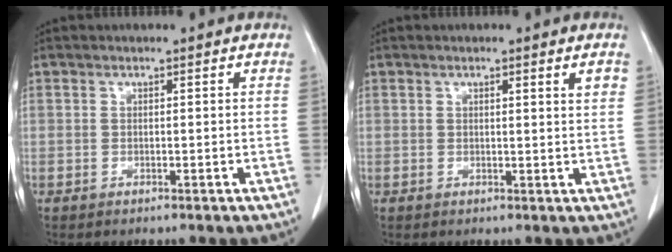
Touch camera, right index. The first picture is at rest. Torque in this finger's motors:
{"motor_torque": [0.02, 0.02, -0.02, 0.00]}